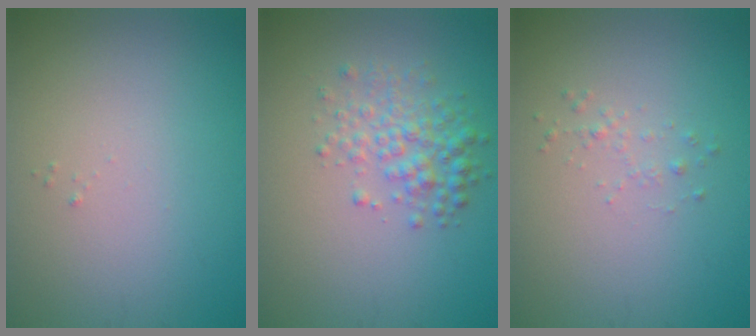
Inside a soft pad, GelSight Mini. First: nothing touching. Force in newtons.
{"total": 3.0, "press": 3.0, "slide": 0.1}
{"total": 0.8, "press": 0.8, "slide": 0.0}